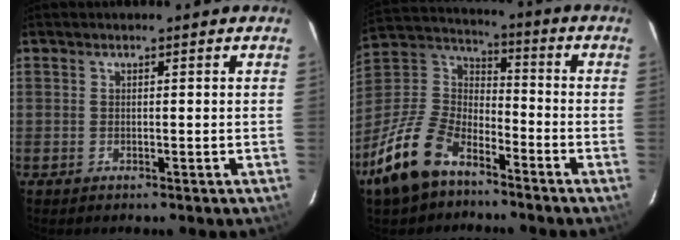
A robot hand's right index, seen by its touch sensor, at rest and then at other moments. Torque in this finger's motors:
{"motor_torque": [1.05, -1.09, 0.68, 0.16]}